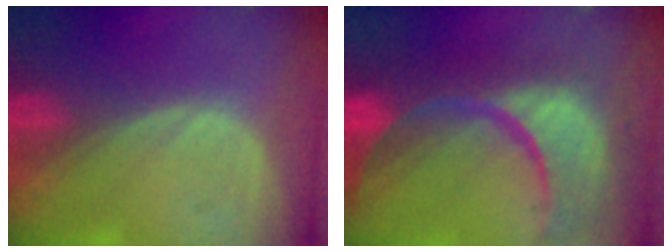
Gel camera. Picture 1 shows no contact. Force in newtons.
{"total": 15.3, "press": 12.1, "slide": 9.4}